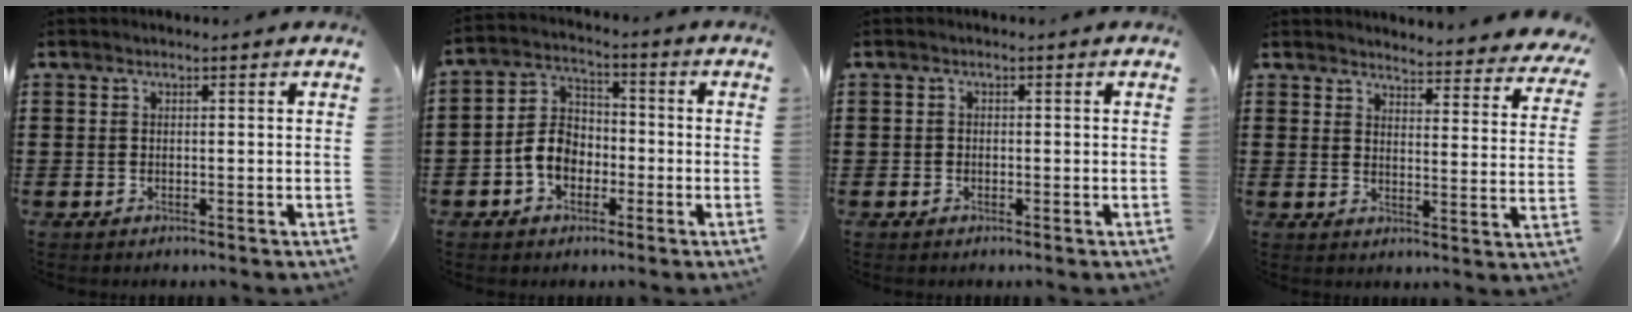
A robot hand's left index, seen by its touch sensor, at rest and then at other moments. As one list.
[{"total": 6.5, "force": [-2.7, 4.7, 3.6], "torque": [-0.097, 0.008, -0.060]}, {"total": 0.8, "force": [-0.4, 0.6, 0.3], "torque": [-0.007, 0.000, -0.009]}, {"total": 3.9, "force": [3.9, -0.1, 0.7], "torque": [-0.025, -0.030, 0.064]}]